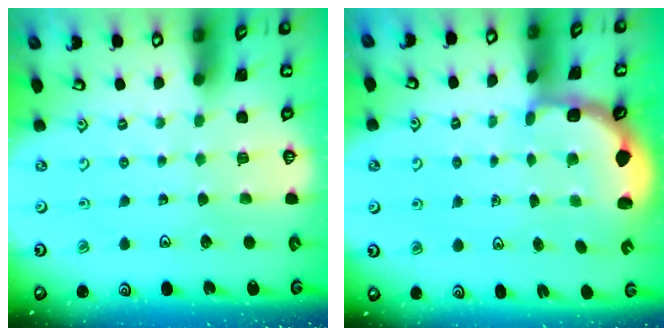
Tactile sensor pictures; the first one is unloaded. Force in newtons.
{"total": 2.5, "press": 2.2, "slide": 1.2}